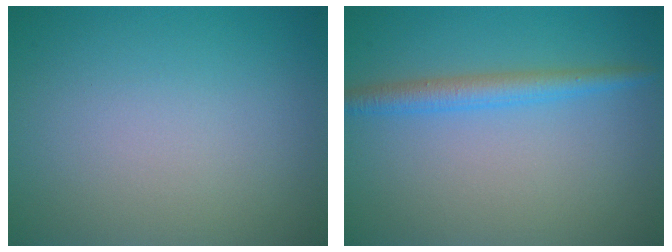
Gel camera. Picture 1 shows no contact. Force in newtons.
{"total": 2.6, "press": 2.6, "slide": 0.1}